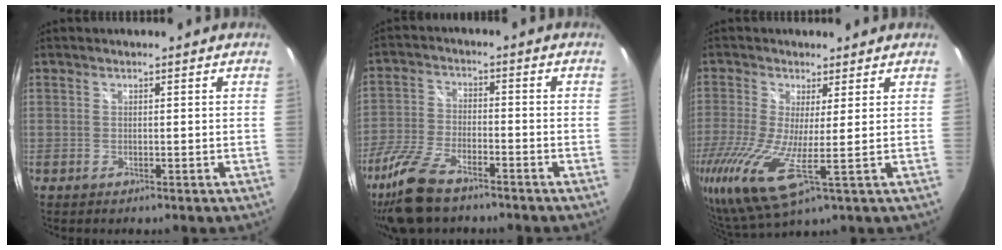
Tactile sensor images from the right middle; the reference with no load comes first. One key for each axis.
{"total": 11.9, "fx": -8.8, "fy": 4.4, "fz": 6.8, "tx": -0.162, "ty": -0.021, "tz": -0.174}
{"total": 12.7, "fx": -1.9, "fy": 3.1, "fz": 12.2, "tx": -0.265, "ty": -0.037, "tz": -0.037}